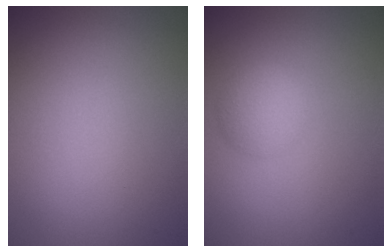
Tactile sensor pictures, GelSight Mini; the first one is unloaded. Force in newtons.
{"total": 2.2, "press": 2.2, "slide": 0.0}